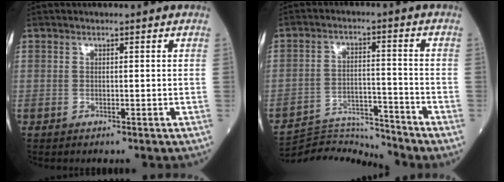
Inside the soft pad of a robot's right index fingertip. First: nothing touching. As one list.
[{"total": 8.9, "force": [-8.7, -1.3, -1.0], "torque": [0.012, 0.015, -0.156]}]